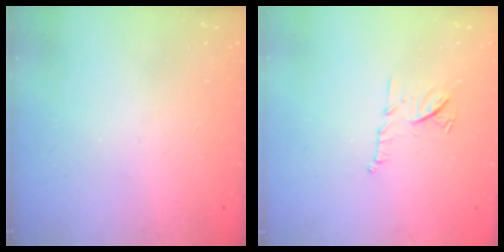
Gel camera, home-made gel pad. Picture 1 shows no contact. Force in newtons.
{"total": 9.1, "press": 9.1, "slide": 0.2}